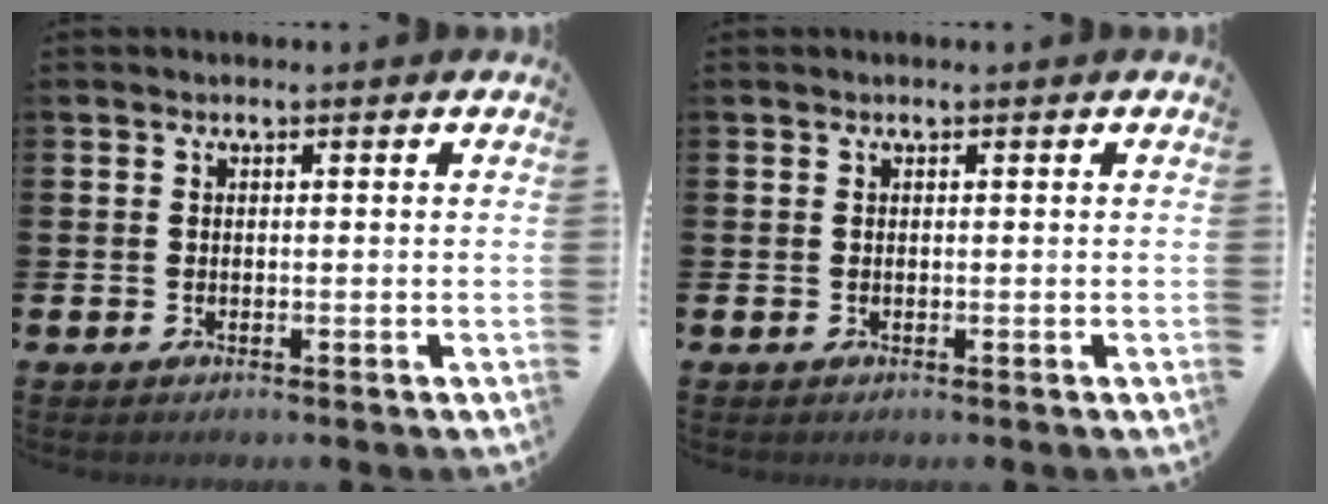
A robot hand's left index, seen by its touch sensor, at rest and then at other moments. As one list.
[{"total": 0.0}]